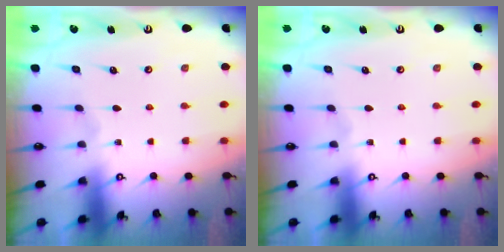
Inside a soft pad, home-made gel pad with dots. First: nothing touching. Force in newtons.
{"total": 0.0}